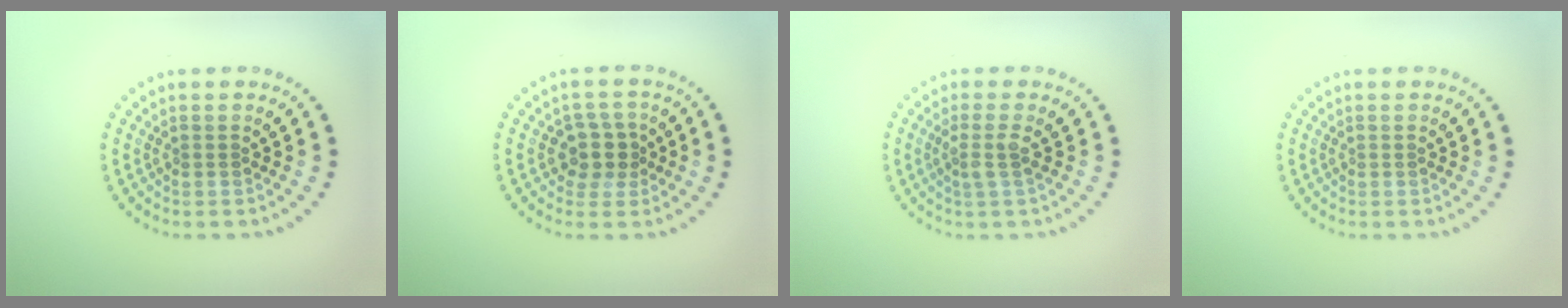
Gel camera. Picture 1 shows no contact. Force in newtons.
{"total": 2.6, "press": 2.4, "slide": 1.1}
{"total": 1.8, "press": 1.4, "slide": 1.2}
{"total": 0.0}